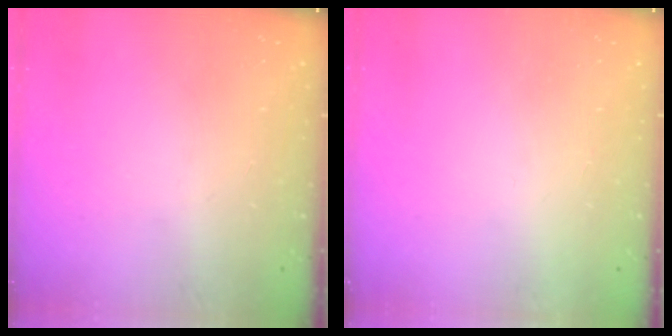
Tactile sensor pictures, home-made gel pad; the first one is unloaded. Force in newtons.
{"total": 1.5, "press": 1.5, "slide": 0.1}